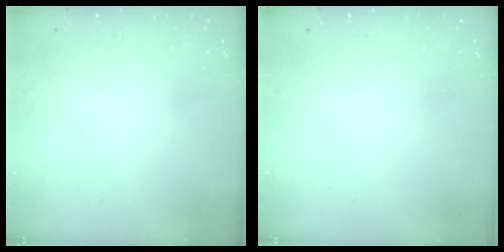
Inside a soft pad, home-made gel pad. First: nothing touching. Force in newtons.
{"total": 0.0}